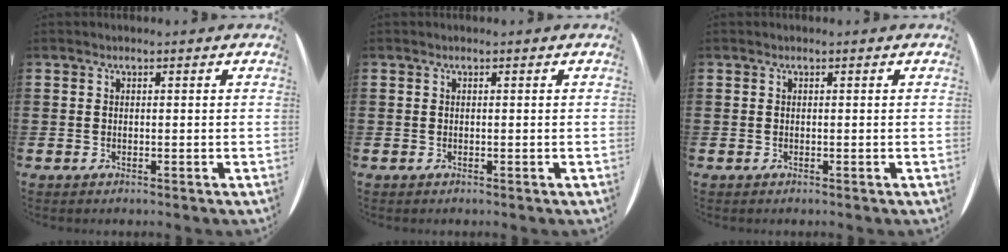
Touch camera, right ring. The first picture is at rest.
{"total": 0.0}
{"total": 0.0}